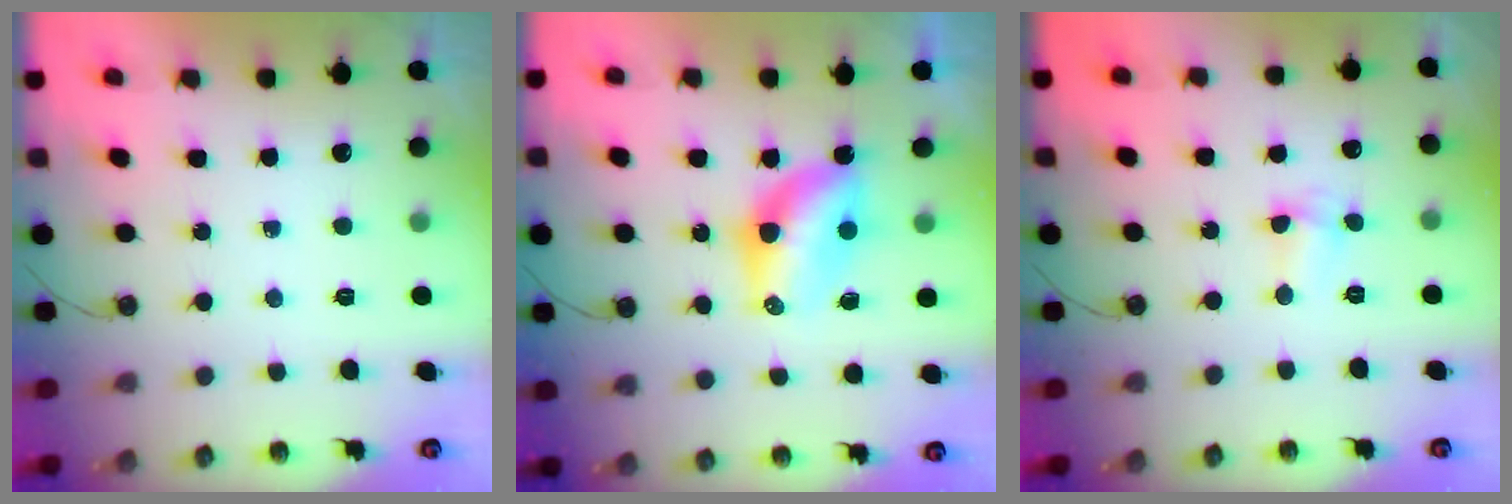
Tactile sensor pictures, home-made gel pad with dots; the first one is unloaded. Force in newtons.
{"total": 9.5, "press": 8.5, "slide": 4.2}
{"total": 3.0, "press": 2.9, "slide": 0.6}